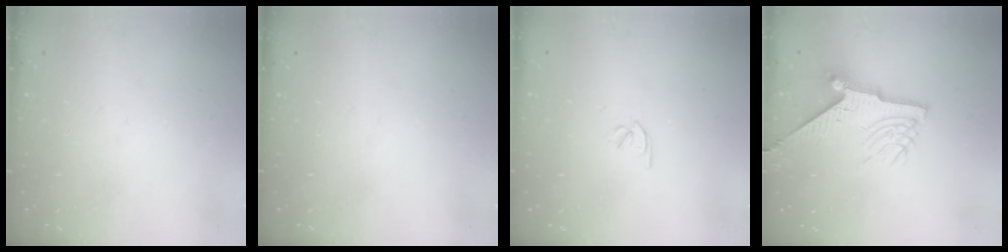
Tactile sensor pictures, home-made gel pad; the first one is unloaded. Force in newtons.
{"total": 0.0}
{"total": 1.8, "press": 1.7, "slide": 0.5}
{"total": 9.0, "press": 9.0, "slide": 0.8}